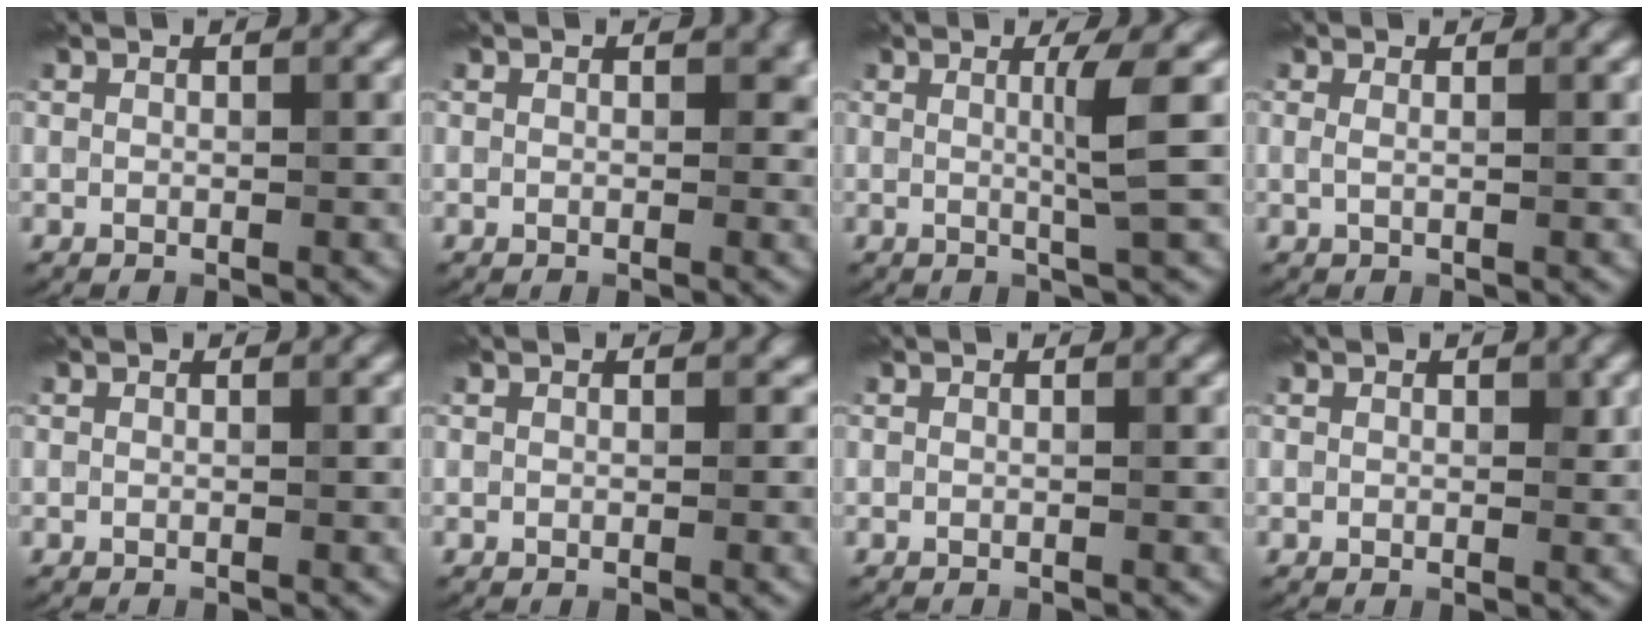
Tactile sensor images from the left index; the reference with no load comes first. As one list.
[{"total": 1.3, "force": [0.2, 1.0, 0.8], "torque": [-0.007, -0.003, -0.003]}, {"total": 3.1, "force": [0.3, 0.2, 3.1], "torque": [-0.056, -0.001, 0.002]}, {"total": 1.1, "force": [0.3, 0.5, 1.0], "torque": [-0.014, -0.006, -0.004]}, {"total": 0.8, "force": [-0.6, 0.2, 0.5], "torque": [0.002, -0.003, -0.016]}, {"total": 0.7, "force": [0.0, 0.6, 0.4], "torque": [-0.002, -0.003, -0.001]}, {"total": 0.9, "force": [-0.7, 0.2, 0.5], "torque": [0.002, -0.003, -0.018]}, {"total": 0.7, "force": [0.2, 0.5, 0.4], "torque": [-0.001, -0.004, 0.001]}]